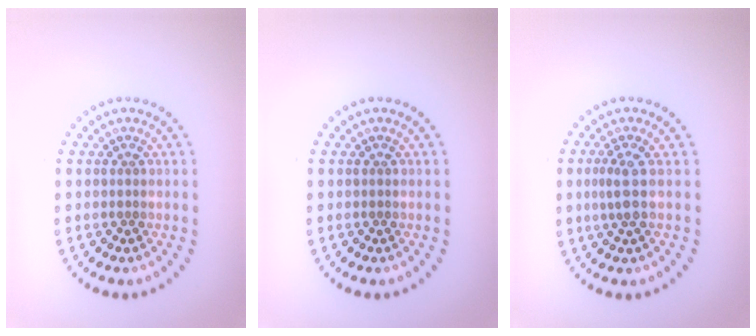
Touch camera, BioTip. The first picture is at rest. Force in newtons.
{"total": 0.0}
{"total": 1.7, "press": 1.4, "slide": 0.9}